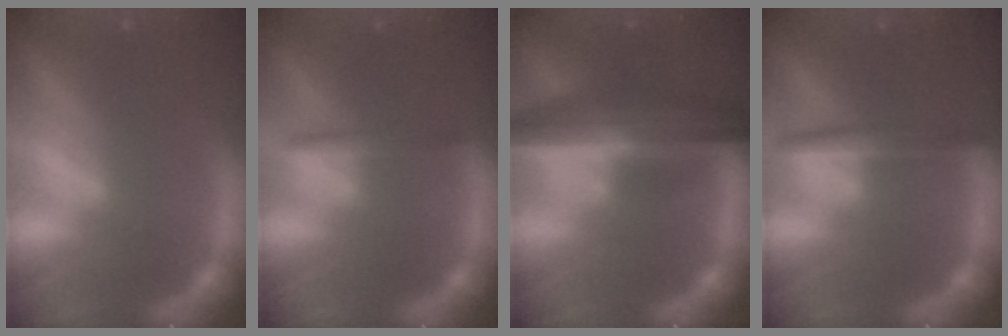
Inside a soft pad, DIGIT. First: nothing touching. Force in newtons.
{"total": 1.9}
{"total": 9.0}
{"total": 3.0}